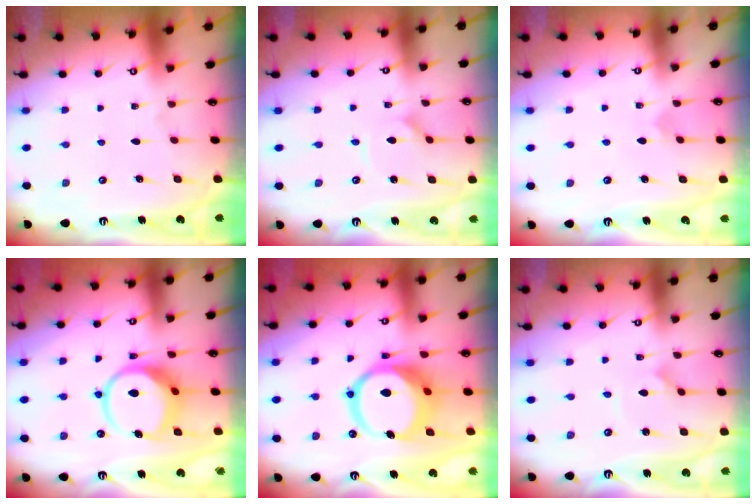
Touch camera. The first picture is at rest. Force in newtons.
{"total": 2.2, "press": 2.2, "slide": 0.4}
{"total": 3.0, "press": 3.0, "slide": 0.2}
{"total": 10.6, "press": 10.4, "slide": 1.5}
{"total": 15.0, "press": 14.8, "slide": 1.8}
{"total": 1.5, "press": 1.5, "slide": 0.1}